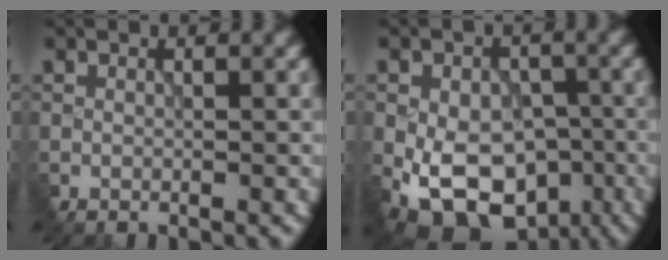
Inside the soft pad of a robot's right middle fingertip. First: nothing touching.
{"total": 10.6, "force": [-4.0, 7.0, 6.9], "torque": [-0.105, -0.017, -0.059]}